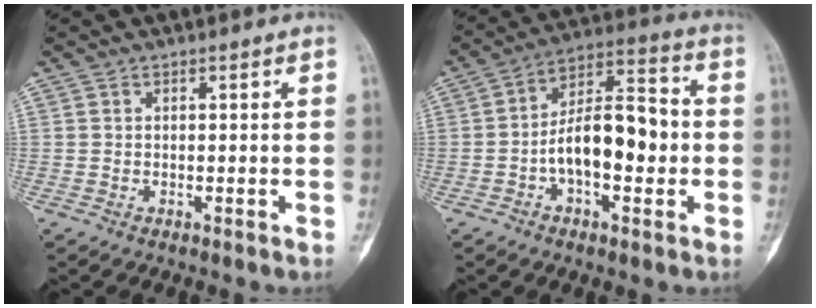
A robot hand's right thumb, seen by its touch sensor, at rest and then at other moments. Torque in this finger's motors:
{"motor_torque": [0.26, 0.28, 0.62, -0.04, 0.18]}